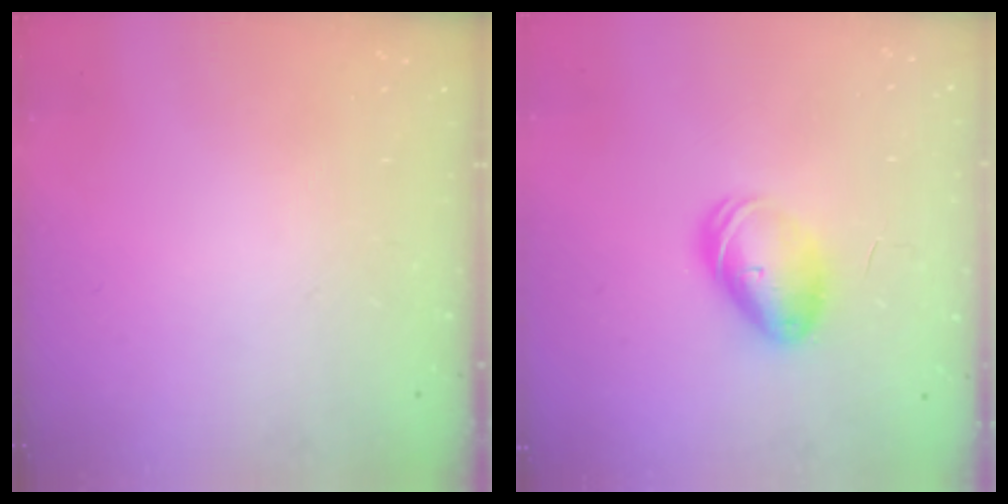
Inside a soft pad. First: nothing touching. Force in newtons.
{"total": 9.2, "press": 9.1, "slide": 1.5}